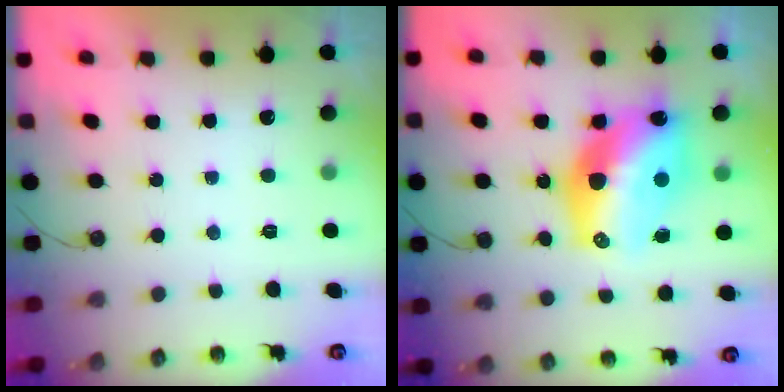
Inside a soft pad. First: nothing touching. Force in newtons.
{"total": 18.6, "press": 18.5, "slide": 1.9}